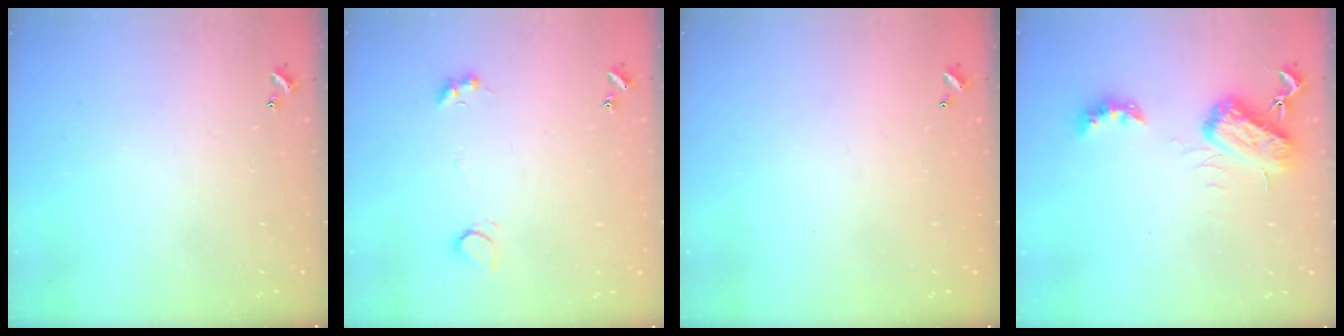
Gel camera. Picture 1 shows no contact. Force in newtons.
{"total": 2.5, "press": 2.3, "slide": 1.1}
{"total": 2.7, "press": 2.7, "slide": 0.1}
{"total": 5.9, "press": 5.8, "slide": 0.9}